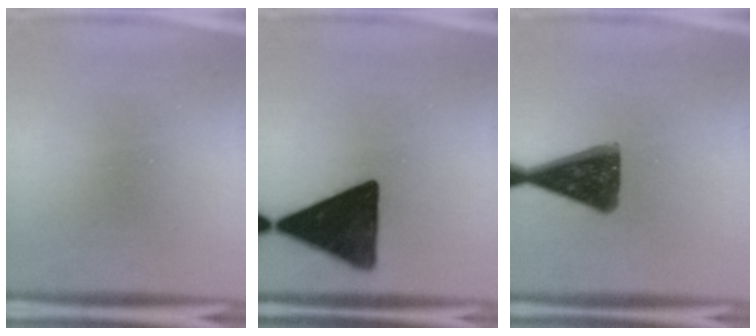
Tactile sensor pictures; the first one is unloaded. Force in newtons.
{"total": 15.6}
{"total": 12.4}